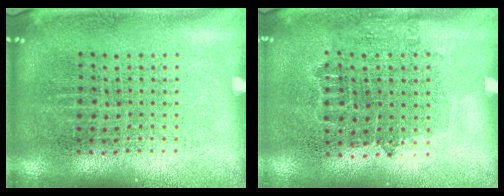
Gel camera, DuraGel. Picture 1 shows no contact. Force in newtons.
{"total": 0.8, "press": 0.7, "slide": 0.3}